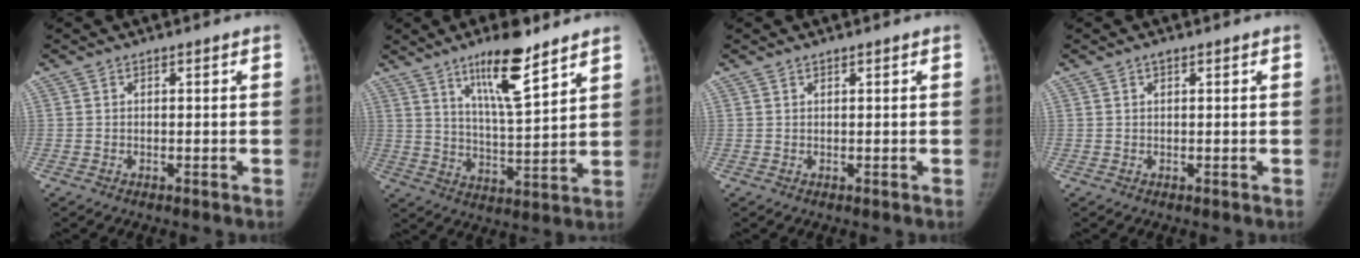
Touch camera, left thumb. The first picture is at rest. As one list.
[{"total": 13.0, "force": [8.4, 2.6, 9.5], "torque": [-0.149, -0.055, 0.147]}, {"total": 0.6, "force": [0.5, 0.1, 0.3], "torque": [-0.007, 0.000, 0.011]}, {"total": 1.0, "force": [0.6, 0.4, 0.7], "torque": [-0.011, 0.001, 0.009]}]